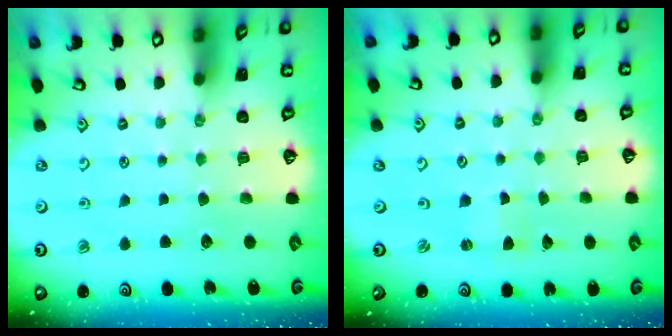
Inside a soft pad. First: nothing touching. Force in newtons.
{"total": 1.7, "press": 1.7, "slide": 0.3}